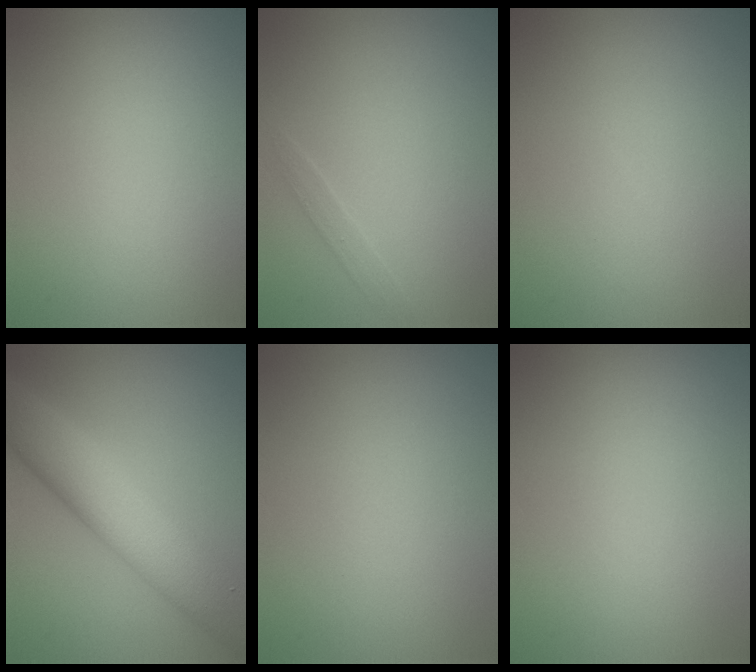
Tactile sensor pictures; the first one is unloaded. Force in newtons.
{"total": 0.8, "press": 0.8, "slide": 0.1}
{"total": 0.0}
{"total": 7.4, "press": 7.4, "slide": 0.4}
{"total": 0.0}
{"total": 0.0}